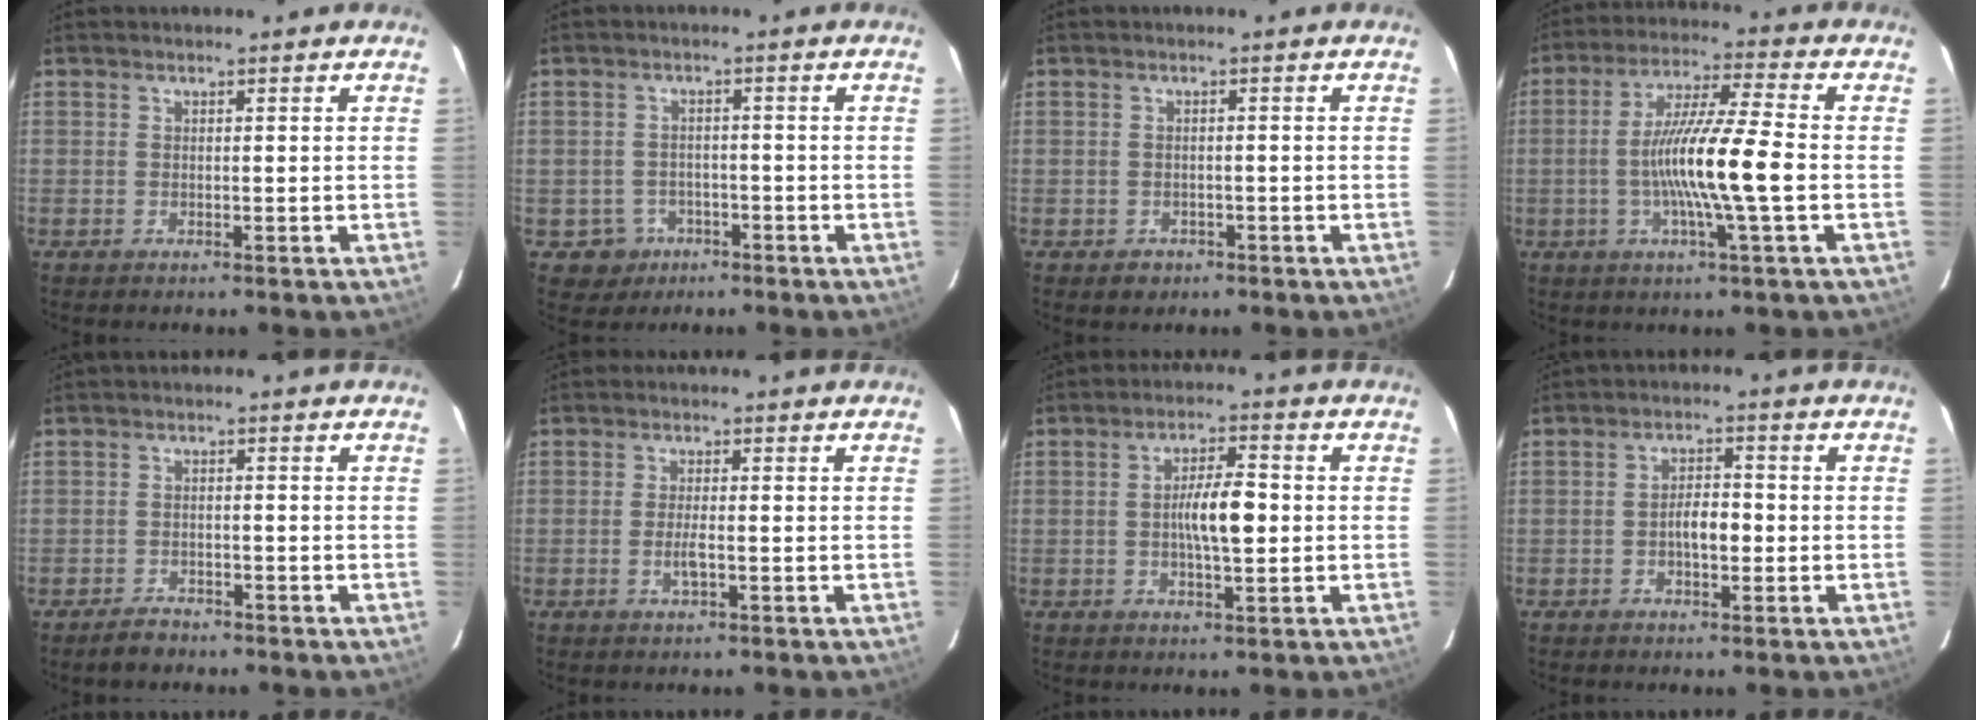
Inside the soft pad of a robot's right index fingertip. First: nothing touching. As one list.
[{"total": 4.5, "force": [-1.9, 4.1, -0.1], "torque": [0.006, 0.014, -0.024]}, {"total": 2.0, "force": [-1.1, 1.6, 0.3], "torque": [-0.004, 0.005, -0.010]}, {"total": 12.3, "force": [-2.0, -0.5, 12.1], "torque": [-0.224, -0.004, -0.043]}, {"total": 2.6, "force": [-2.2, 1.1, 0.7], "torque": [-0.018, 0.001, -0.035]}, {"total": 2.4, "force": [-0.7, 0.4, 2.2], "torque": [-0.049, -0.002, -0.012]}, {"total": 6.4, "force": [-0.3, 1.4, 6.3], "torque": [-0.113, 0.009, -0.005]}, {"total": 3.8, "force": [-0.9, 1.5, 3.4], "torque": [-0.060, 0.007, -0.016]}]